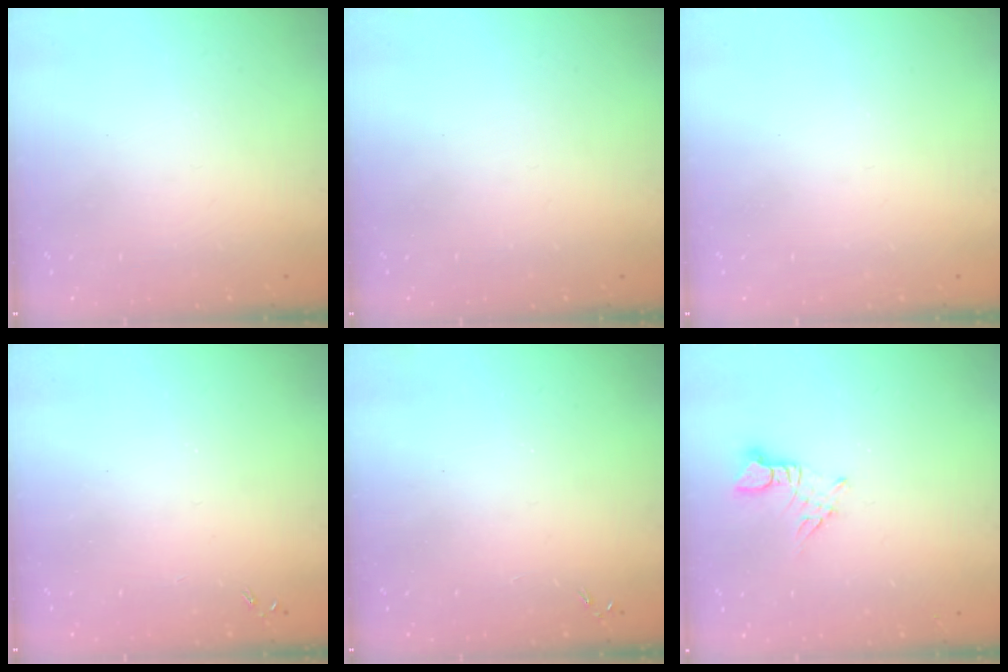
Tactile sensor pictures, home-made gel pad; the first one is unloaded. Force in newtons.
{"total": 0.0}
{"total": 0.0}
{"total": 0.0}
{"total": 0.0}
{"total": 2.9, "press": 2.9, "slide": 0.3}